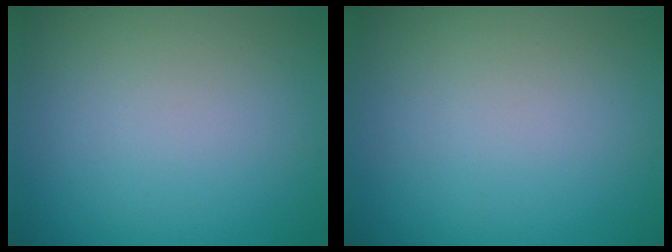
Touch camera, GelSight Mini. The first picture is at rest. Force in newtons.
{"total": 0.0}